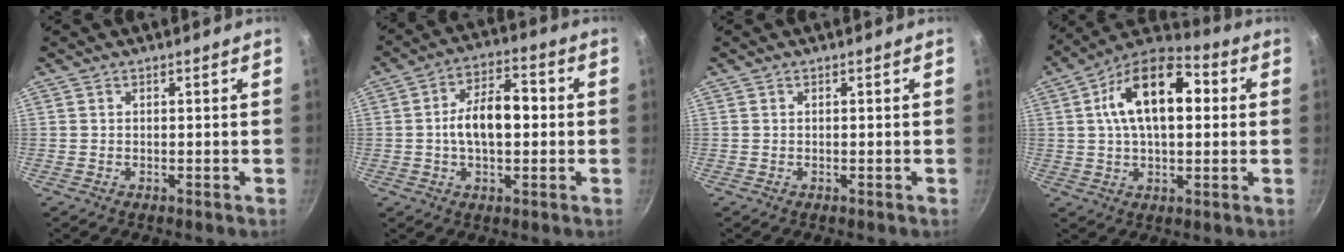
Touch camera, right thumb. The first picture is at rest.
{"total": 10.9, "force": [-0.1, 5.8, 9.2], "torque": [-0.144, 0.023, -0.006]}
{"total": 0.0}
{"total": 17.0, "force": [3.3, 9.2, 13.9], "torque": [-0.215, 0.026, 0.046]}